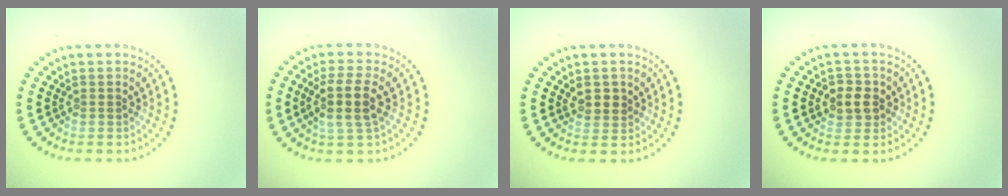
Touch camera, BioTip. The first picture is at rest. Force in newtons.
{"total": 3.6, "press": 3.2, "slide": 1.7}
{"total": 1.3, "press": 1.2, "slide": 0.5}
{"total": 2.5, "press": 2.4, "slide": 0.6}